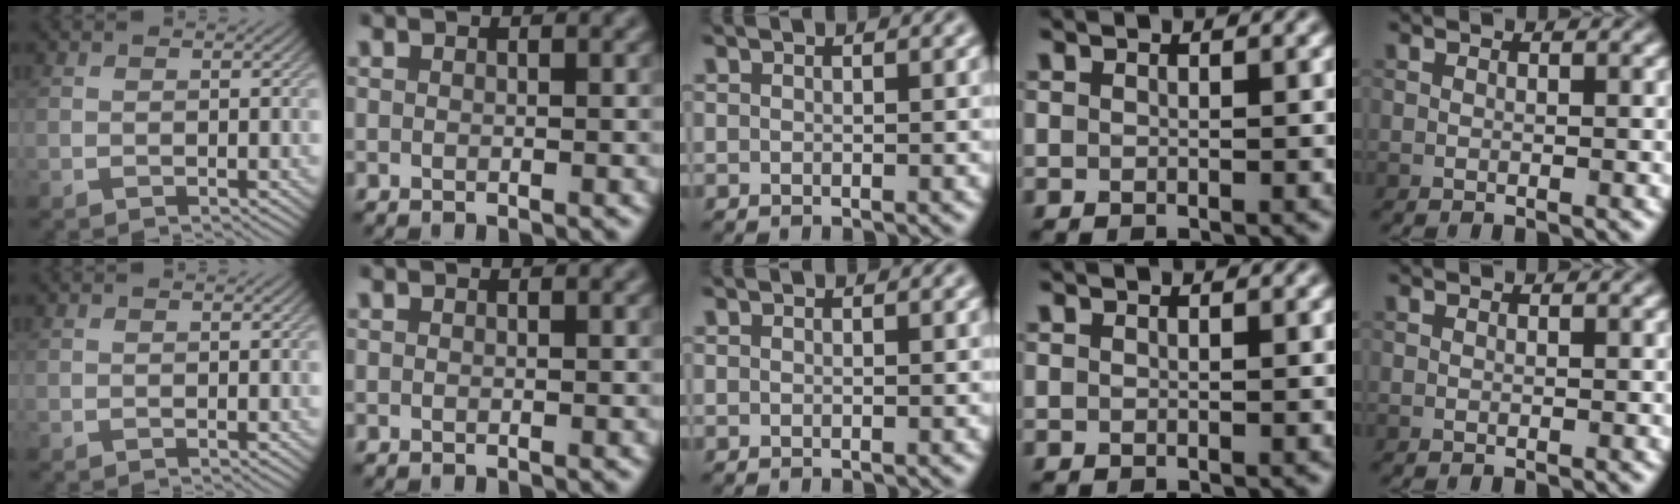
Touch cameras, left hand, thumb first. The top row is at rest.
{}